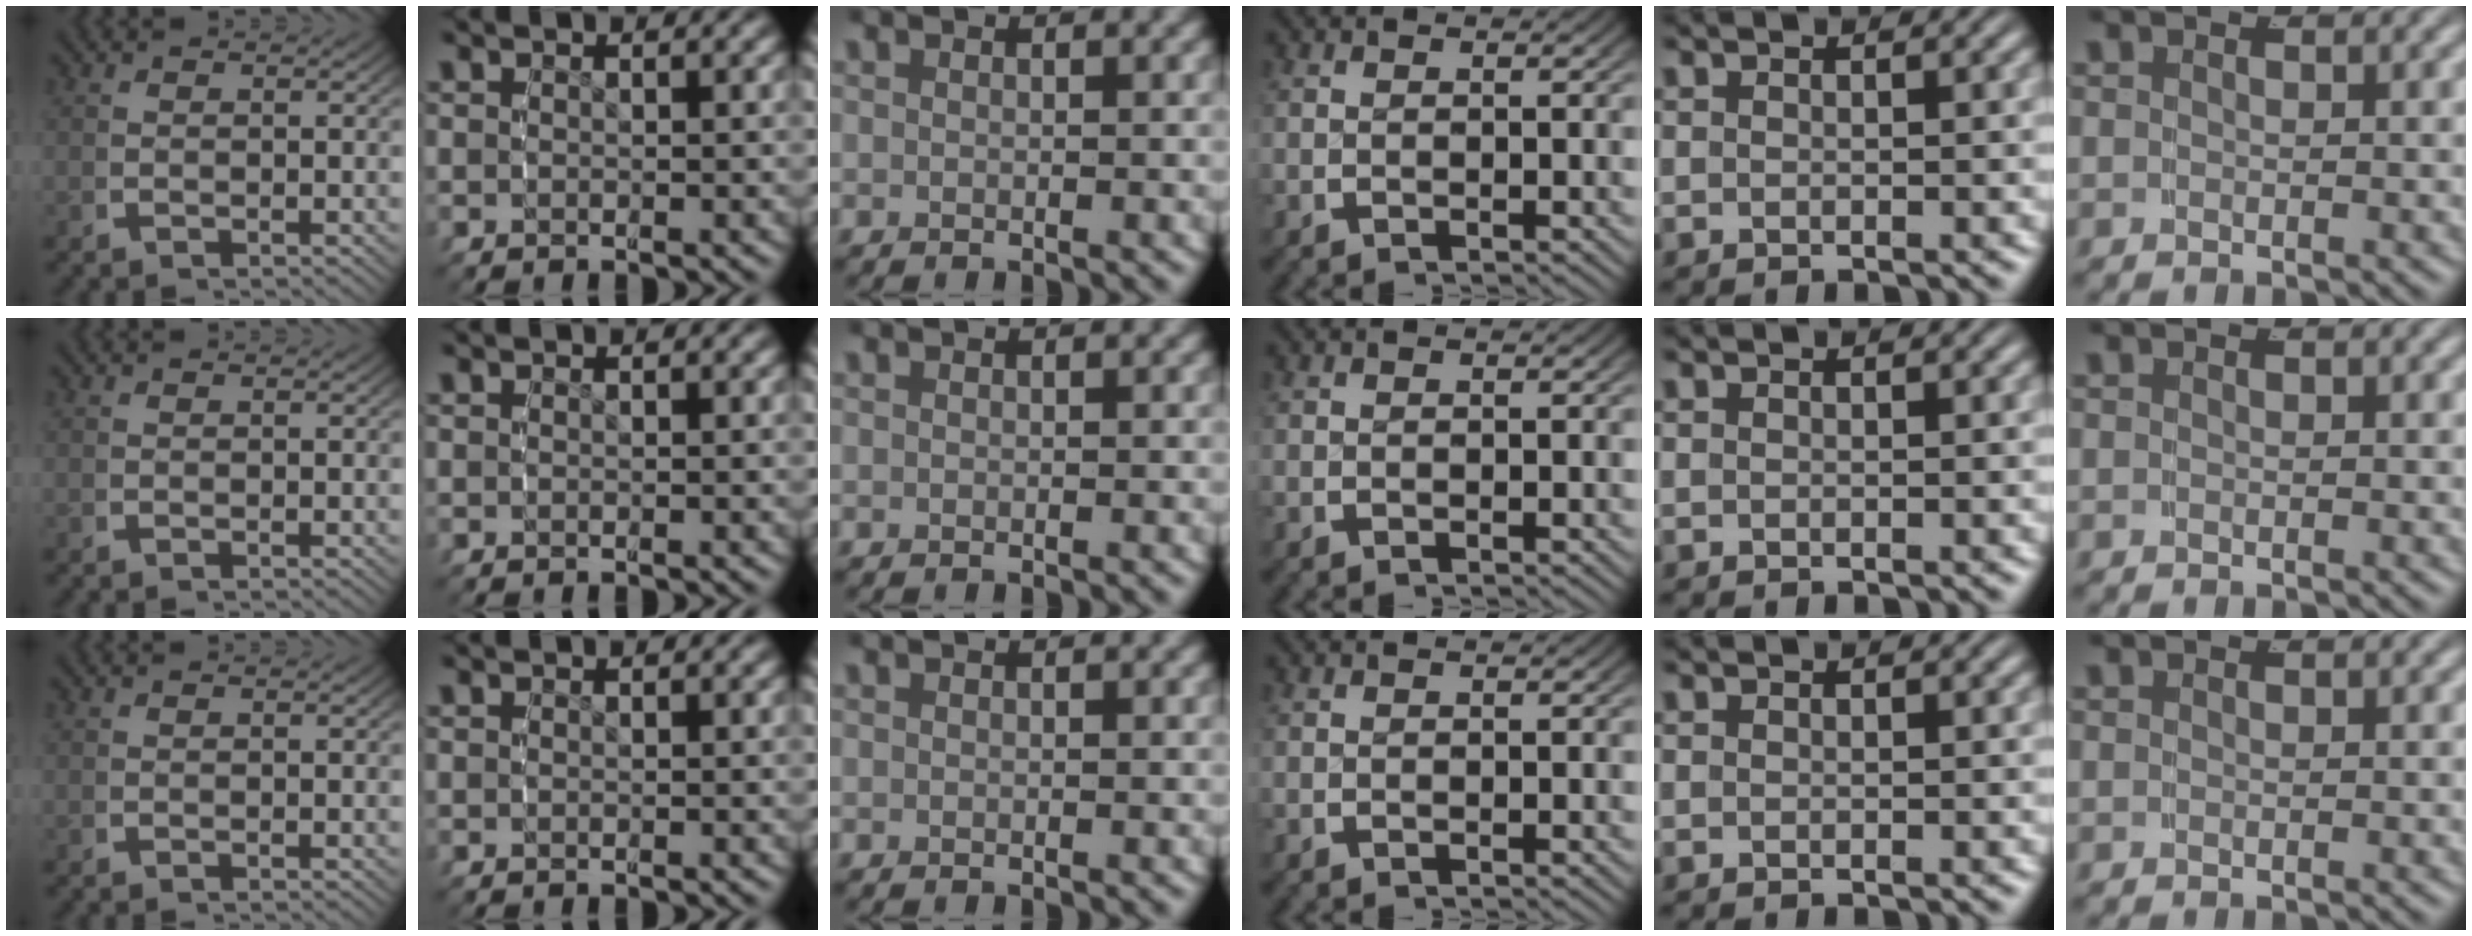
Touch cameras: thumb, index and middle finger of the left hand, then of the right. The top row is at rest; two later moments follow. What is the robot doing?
{"motion": "reach", "object": "shorts"}